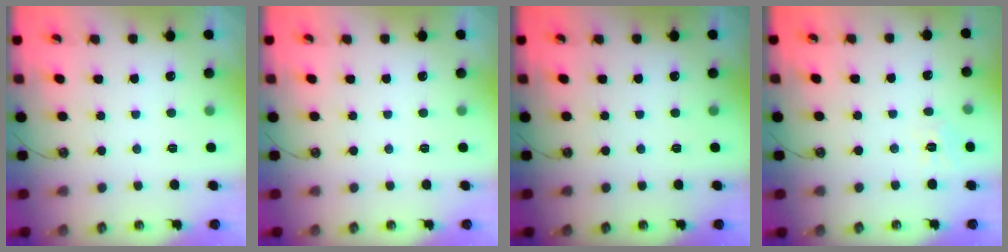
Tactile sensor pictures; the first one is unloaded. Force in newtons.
{"total": 0.0}
{"total": 0.0}
{"total": 4.4, "press": 4.3, "slide": 0.7}